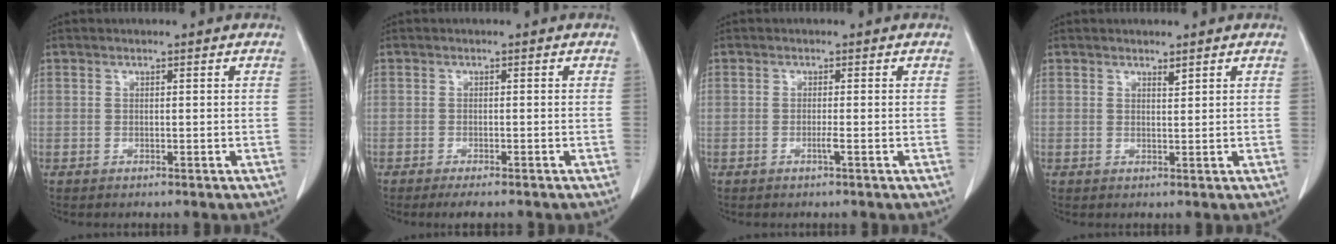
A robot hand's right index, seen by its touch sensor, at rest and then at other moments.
{"total": 4.1, "force": [-3.4, 0.6, 2.2], "torque": [-0.025, -0.008, -0.046]}
{"total": 1.0, "force": [-0.4, -0.2, 0.9], "torque": [-0.016, -0.001, -0.008]}
{"total": 0.9, "force": [0.7, 0.1, 0.4], "torque": [-0.011, -0.007, 0.013]}